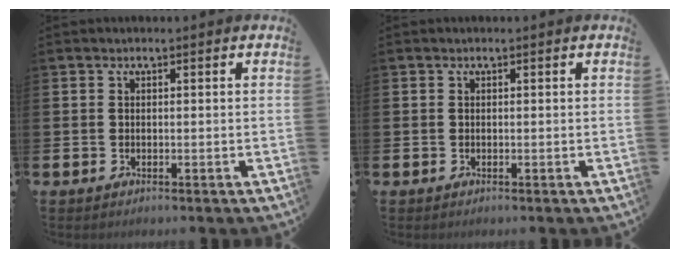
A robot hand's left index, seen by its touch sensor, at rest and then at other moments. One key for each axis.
{"total": 0.0}